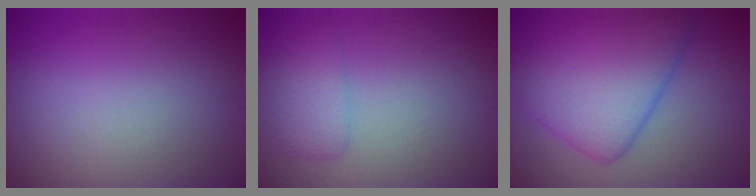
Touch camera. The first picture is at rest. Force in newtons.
{"total": 2.6, "press": 2.6, "slide": 0.0}
{"total": 8.8, "press": 8.8, "slide": 0.4}